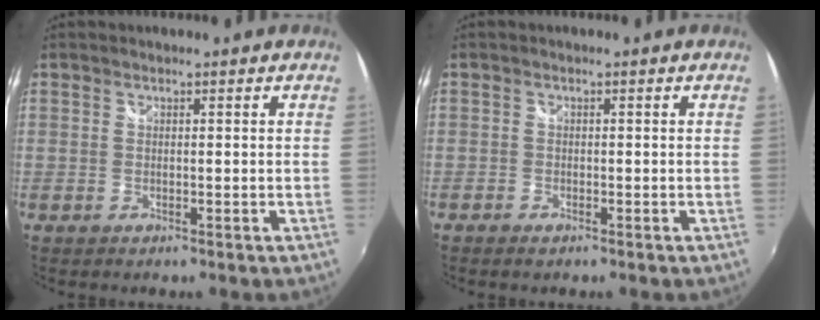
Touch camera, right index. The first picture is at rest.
{"total": 1.3, "force": [-1.0, 0.7, 0.4], "torque": [-0.011, -0.004, -0.021]}